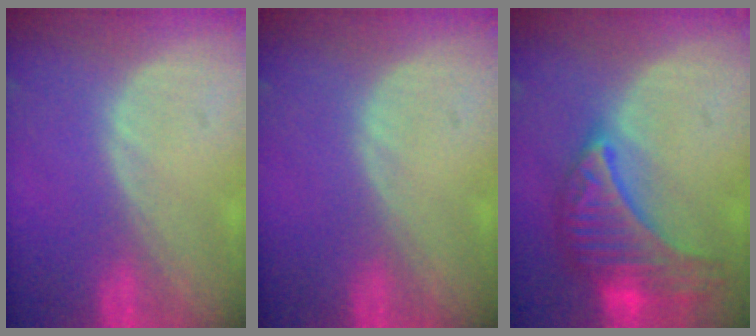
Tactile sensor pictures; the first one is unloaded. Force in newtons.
{"total": 0.0}
{"total": 9.8, "press": 9.8, "slide": 0.5}